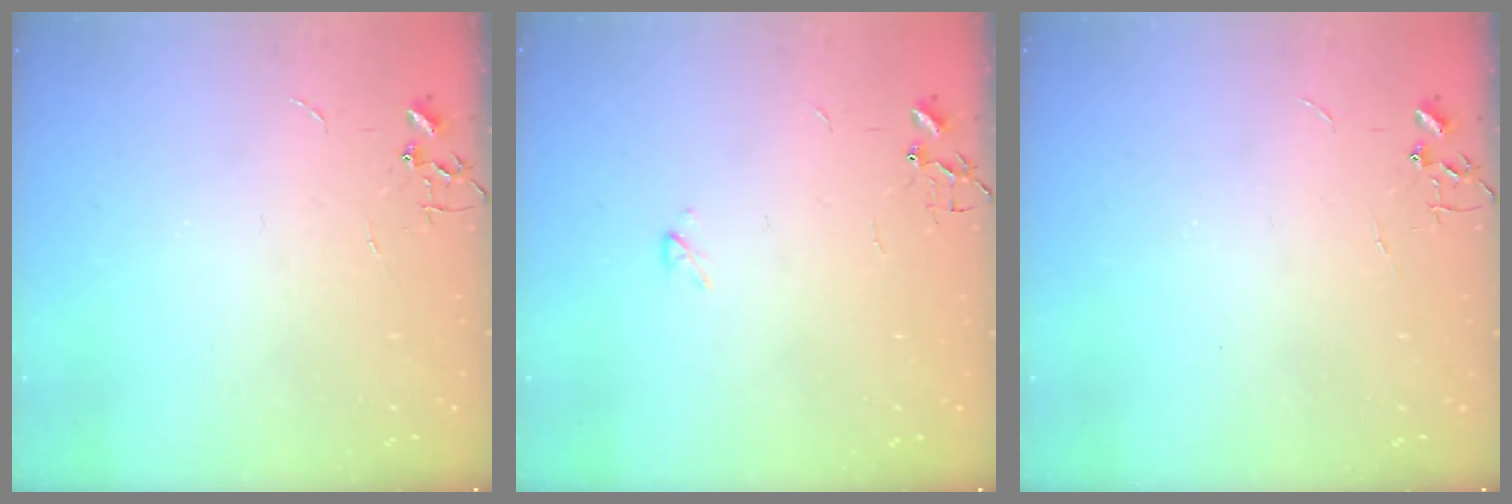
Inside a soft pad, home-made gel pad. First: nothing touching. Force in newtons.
{"total": 2.2, "press": 2.2, "slide": 0.4}
{"total": 0.0}